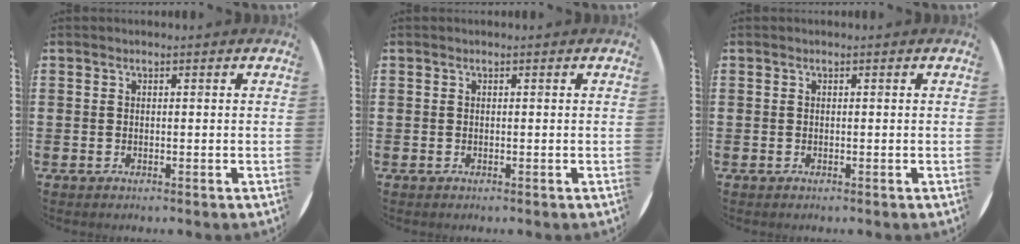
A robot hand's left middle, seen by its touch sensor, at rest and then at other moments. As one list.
[{"total": 0.0}, {"total": 0.0}]